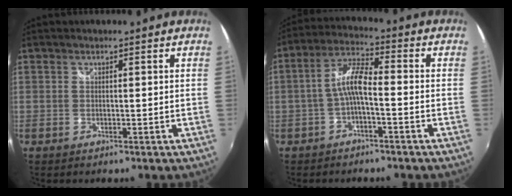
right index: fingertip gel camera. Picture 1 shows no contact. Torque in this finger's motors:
{"motor_torque": [0.91, -0.33, 0.60, 0.12]}